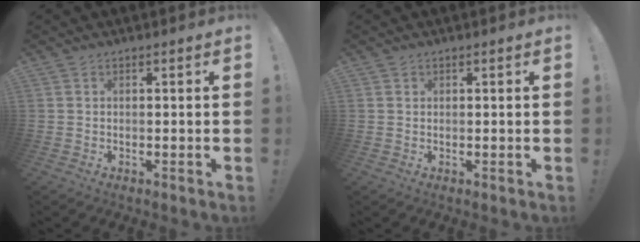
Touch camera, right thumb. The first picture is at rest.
{"total": 0.7, "force": [0.3, 0.4, -0.5], "torque": [0.013, -0.001, 0.004]}